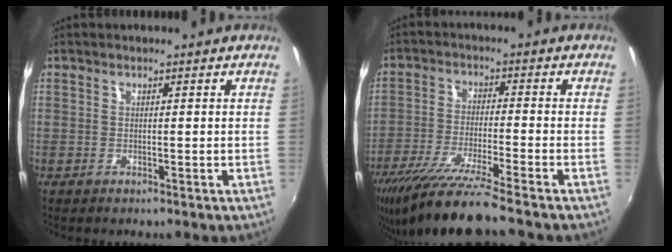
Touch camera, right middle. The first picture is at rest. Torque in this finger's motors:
{"motor_torque": [1.08, -1.06, 0.72, 0.21]}